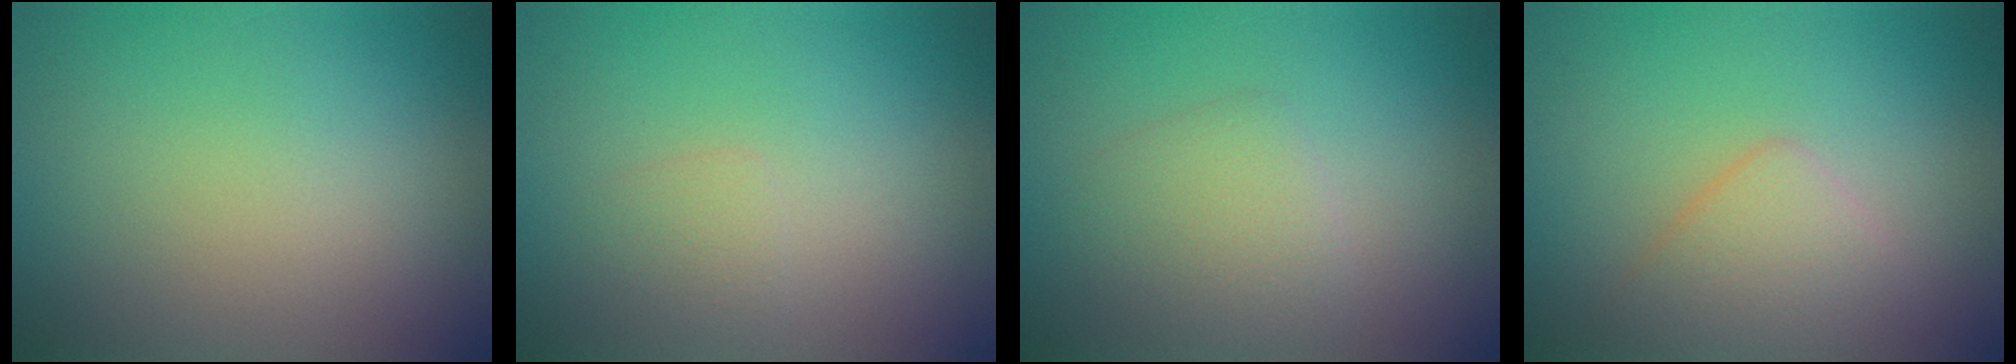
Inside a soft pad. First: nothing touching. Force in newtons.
{"total": 1.1, "press": 1.1, "slide": 0.0}
{"total": 2.7, "press": 2.7, "slide": 0.0}
{"total": 2.7, "press": 2.7, "slide": 0.2}